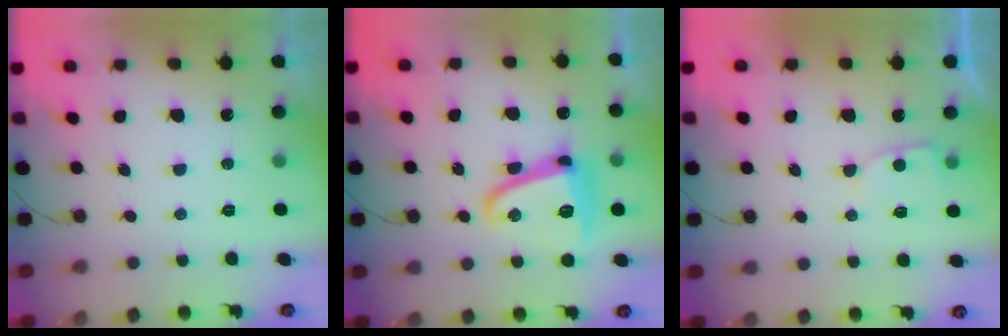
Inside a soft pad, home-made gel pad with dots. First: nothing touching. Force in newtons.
{"total": 14.5, "press": 14.5, "slide": 0.5}
{"total": 3.5, "press": 3.5, "slide": 0.5}